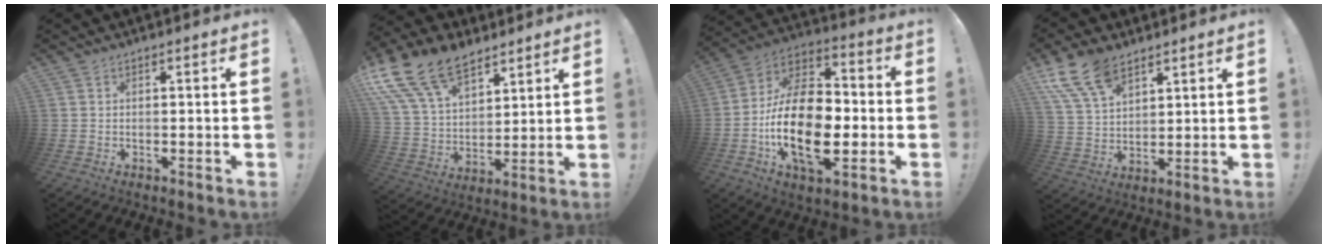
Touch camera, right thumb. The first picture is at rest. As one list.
[{"total": 18.7, "force": [12.2, 10.7, 9.3], "torque": [-0.181, -0.074, 0.230]}, {"total": 24.2, "force": [-5.0, 13.8, 19.3], "torque": [-0.366, 0.023, -0.080]}, {"total": 12.8, "force": [8.5, 6.8, 6.7], "torque": [-0.136, -0.031, 0.165]}]